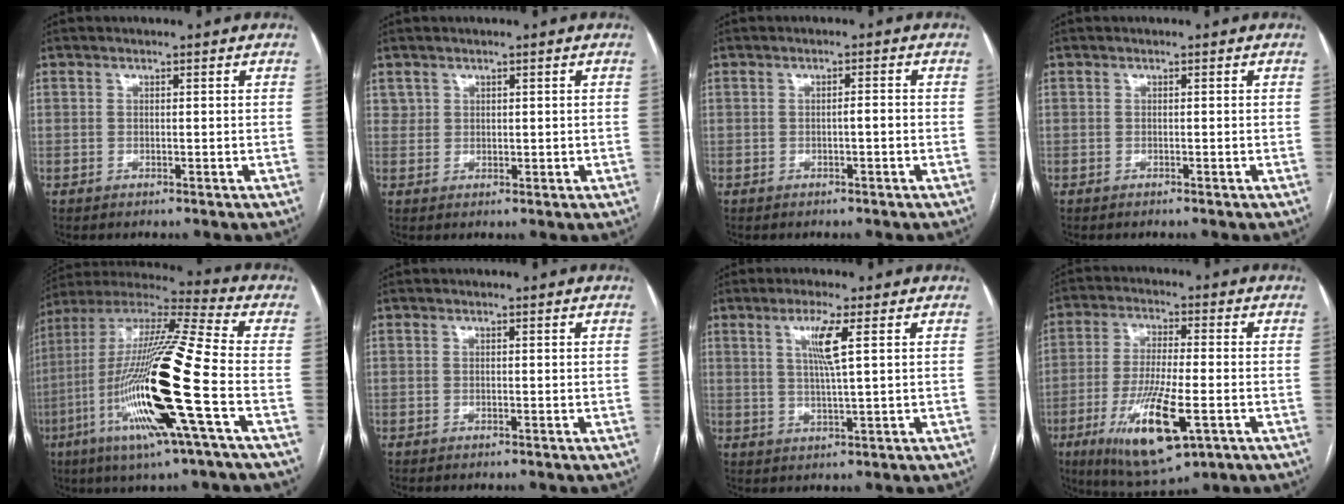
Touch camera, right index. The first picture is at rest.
{"total": 1.7, "force": [1.0, 1.4, 0.1], "torque": [0.009, 0.001, 0.016]}
{"total": 1.2, "force": [-0.4, 0.1, 1.1], "torque": [-0.016, 0.003, -0.005]}
{"total": 0.0}
{"total": 22.9, "force": [-6.6, 0.4, 22.0], "torque": [-0.446, -0.027, -0.130]}
{"total": 0.0}
{"total": 4.9, "force": [1.7, -0.6, 4.5], "torque": [-0.088, -0.002, 0.034]}
{"total": 14.1, "force": [-5.4, 2.8, 12.7], "torque": [-0.244, -0.028, -0.083]}